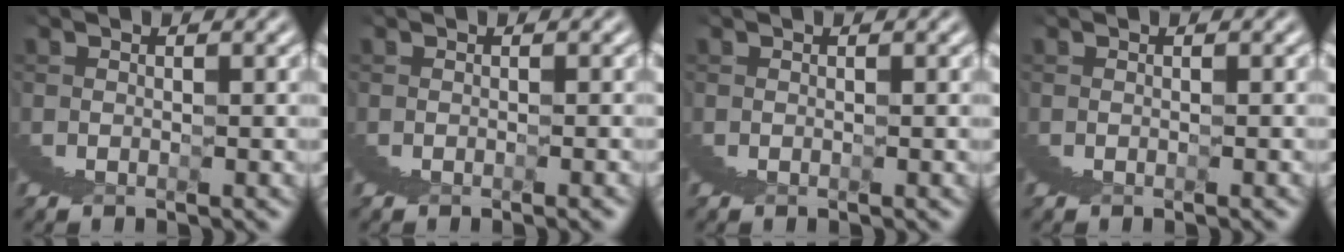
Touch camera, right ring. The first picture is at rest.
{"total": 1.1, "force": [0.3, -0.9, -0.6], "torque": [0.013, 0.008, 0.002]}
{"total": 0.0}
{"total": 0.6, "force": [0.2, -0.4, -0.3], "torque": [0.006, 0.004, 0.002]}